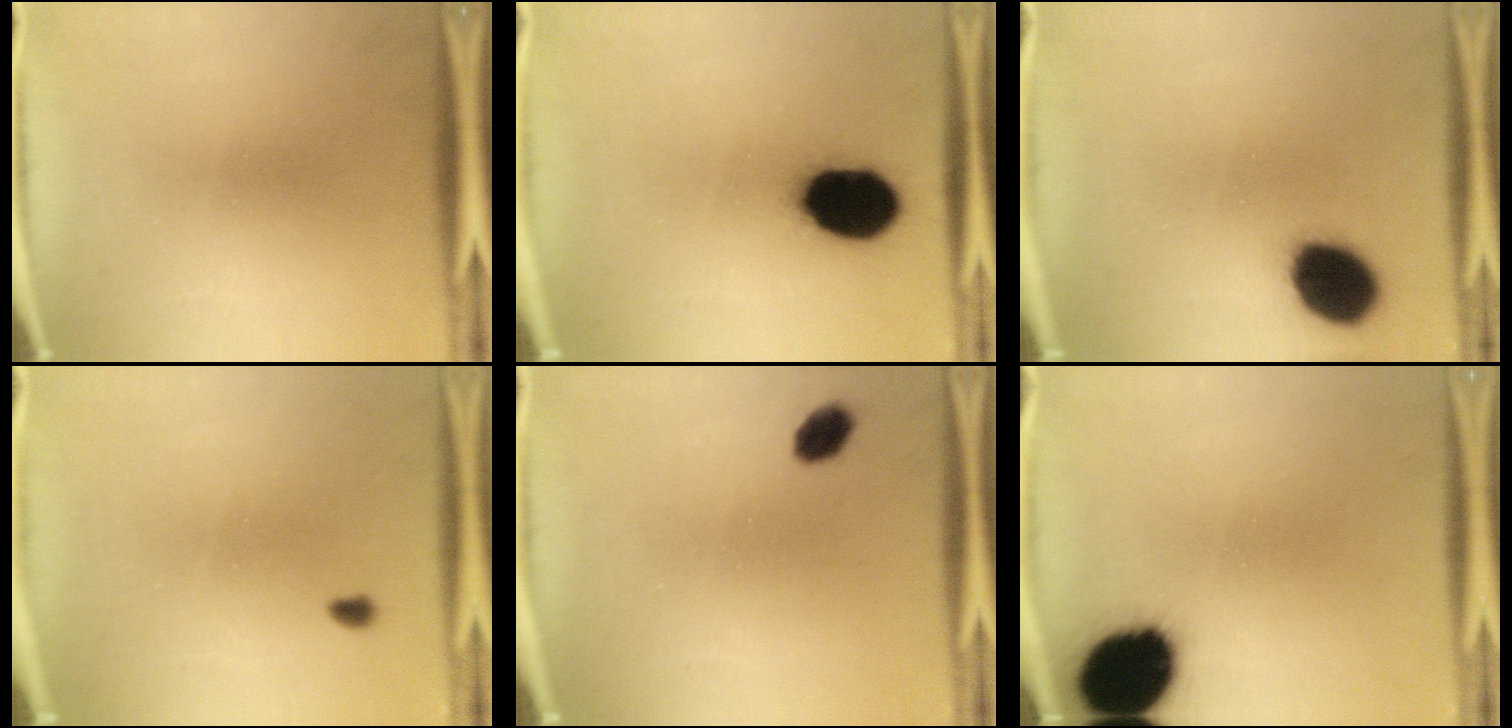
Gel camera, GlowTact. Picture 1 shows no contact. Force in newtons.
{"total": 16.9}
{"total": 14.3}
{"total": 0.9}
{"total": 3.8}
{"total": 19.8}